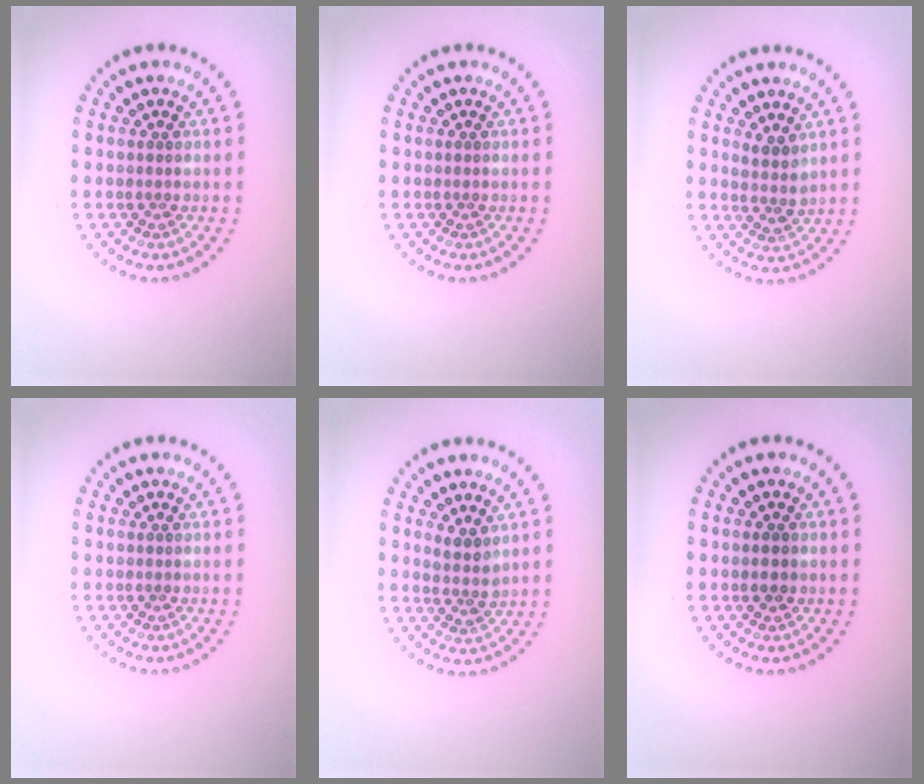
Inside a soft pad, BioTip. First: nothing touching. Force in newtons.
{"total": 0.0}
{"total": 2.0, "press": 1.6, "slide": 1.2}
{"total": 0.0}
{"total": 1.8, "press": 1.5, "slide": 1.0}
{"total": 1.4, "press": 1.4, "slide": 0.1}